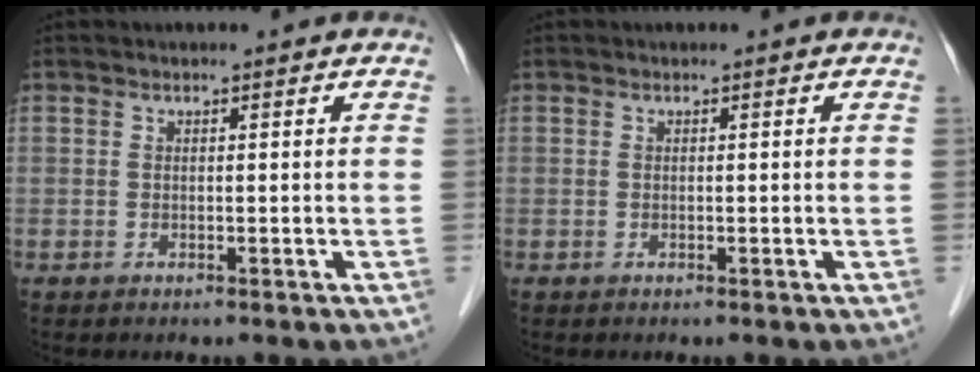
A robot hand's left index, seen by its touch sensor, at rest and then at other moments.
{"total": 0.0}